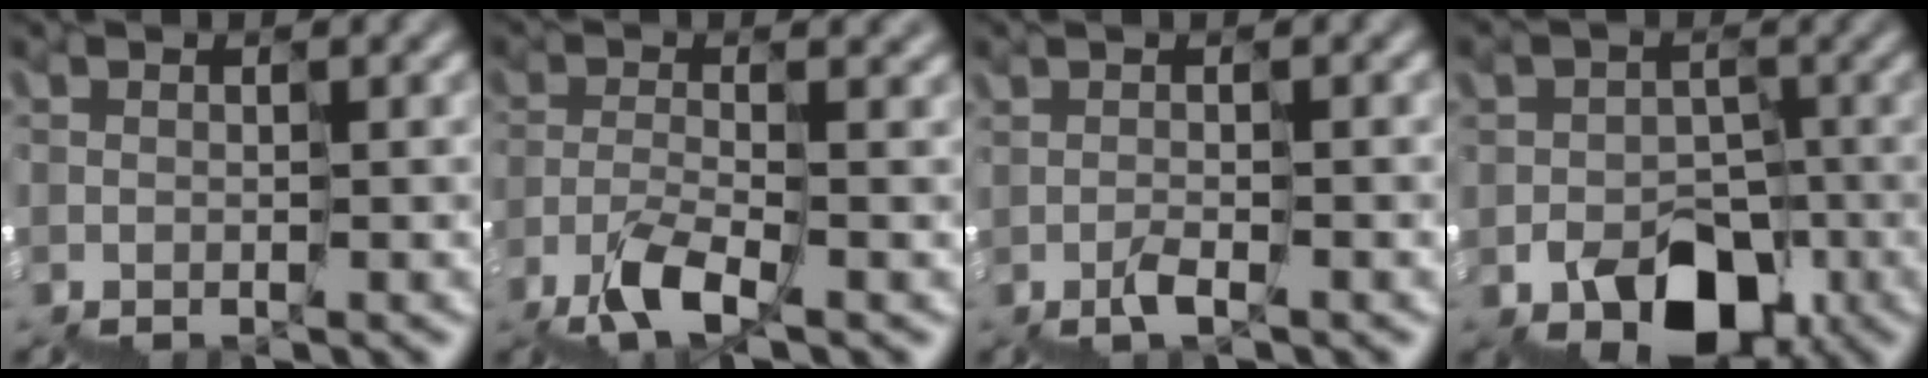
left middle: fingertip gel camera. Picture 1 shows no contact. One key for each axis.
{"total": 3.8, "fx": -2.2, "fy": 0.8, "fz": 3.0, "tx": -0.071, "ty": 0.005, "tz": -0.041}
{"total": 1.3, "fx": 0.3, "fy": -1.3, "fz": 0.0, "tx": -0.009, "ty": 0.004, "tz": 0.008}
{"total": 6.7, "fx": -2.9, "fy": 5.0, "fz": 3.5, "tx": -0.044, "ty": -0.010, "tz": -0.036}